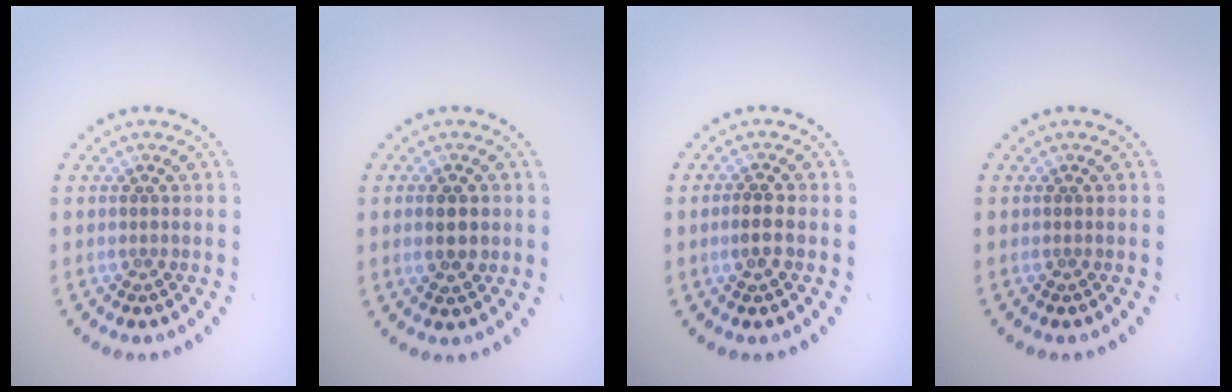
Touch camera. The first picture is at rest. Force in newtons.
{"total": 2.4, "press": 2.4, "slide": 0.1}
{"total": 1.8, "press": 1.8, "slide": 0.5}
{"total": 0.0}